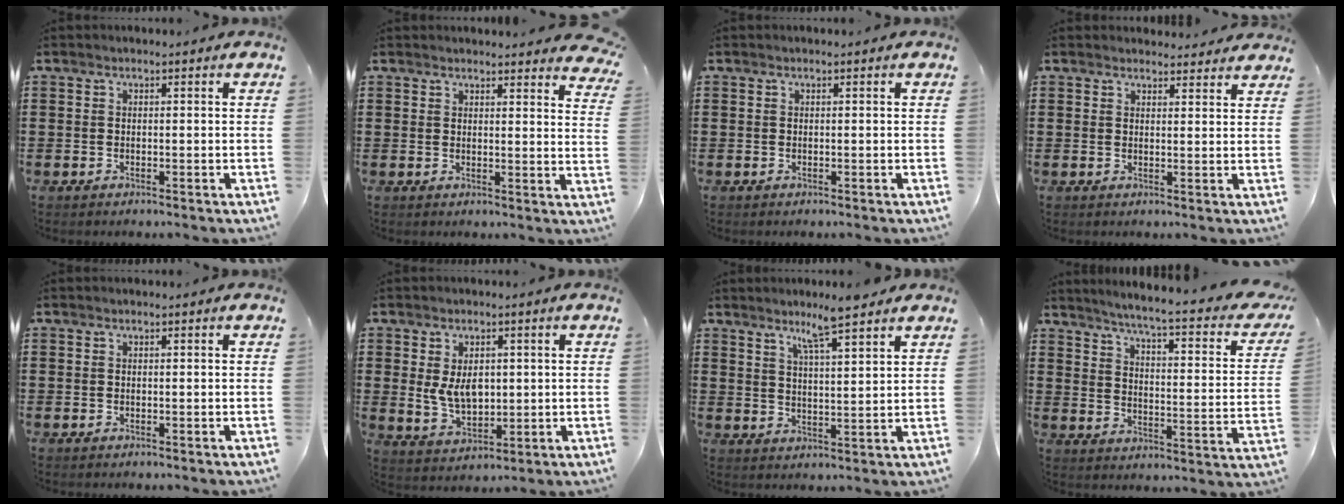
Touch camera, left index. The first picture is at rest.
{"total": 2.8, "force": [2.8, -0.1, 0.3], "torque": [-0.008, -0.012, 0.051]}
{"total": 0.0}
{"total": 2.3, "force": [2.3, 0.4, 0.0], "torque": [0.001, -0.007, 0.042]}
{"total": 0.0}
{"total": 5.2, "force": [0.7, 3.4, 3.9], "torque": [-0.074, 0.000, 0.005]}
{"total": 5.9, "force": [4.8, -0.1, 3.5], "torque": [-0.074, -0.013, 0.081]}
{"total": 4.9, "force": [3.7, -0.7, 3.1], "torque": [-0.078, -0.036, 0.052]}